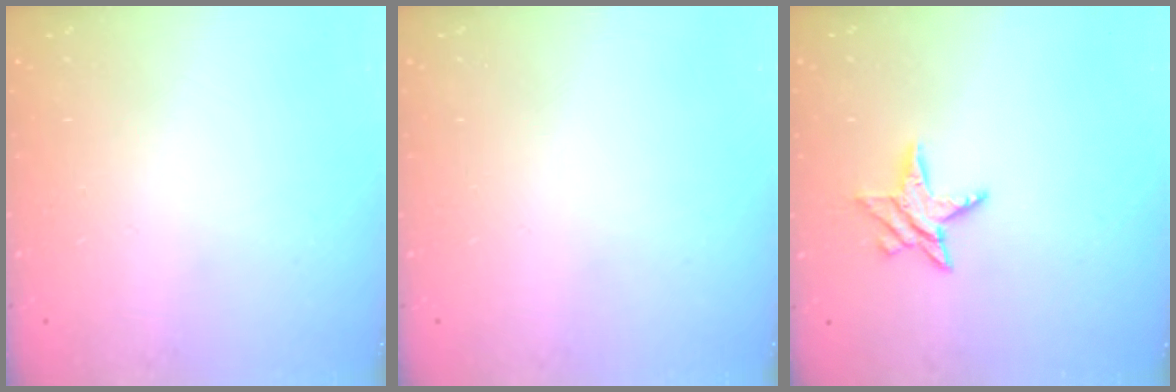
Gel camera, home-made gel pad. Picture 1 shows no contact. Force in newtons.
{"total": 0.0}
{"total": 6.7, "press": 6.7, "slide": 0.2}